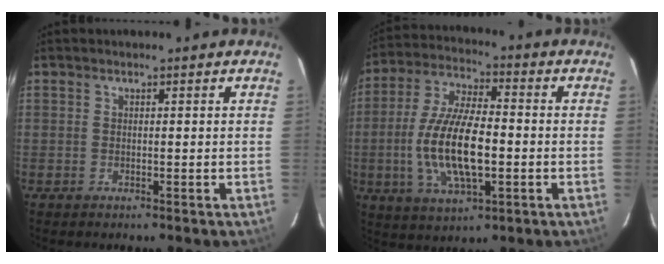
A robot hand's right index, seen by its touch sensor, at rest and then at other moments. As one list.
[{"total": 15.4, "force": [-2.7, 5.7, 14.1], "torque": [-0.288, -0.004, -0.047]}]